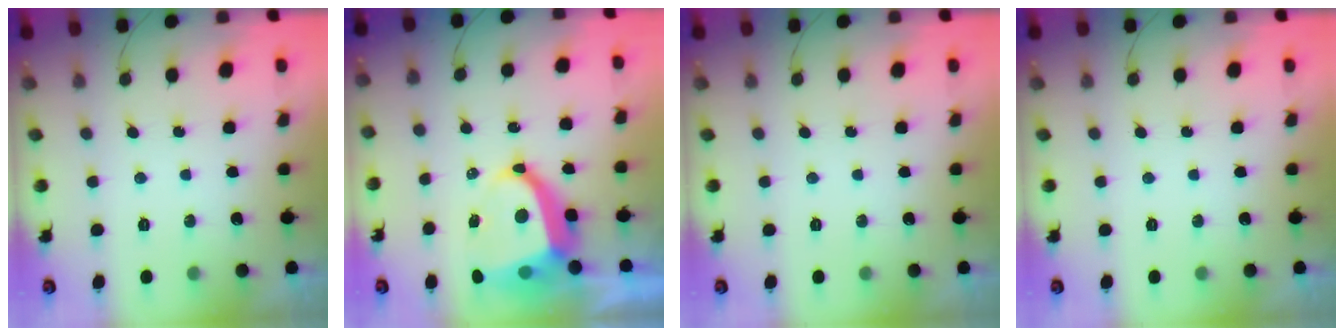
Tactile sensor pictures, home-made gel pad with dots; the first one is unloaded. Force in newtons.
{"total": 11.3, "press": 11.2, "slide": 1.1}
{"total": 0.0}
{"total": 0.0}